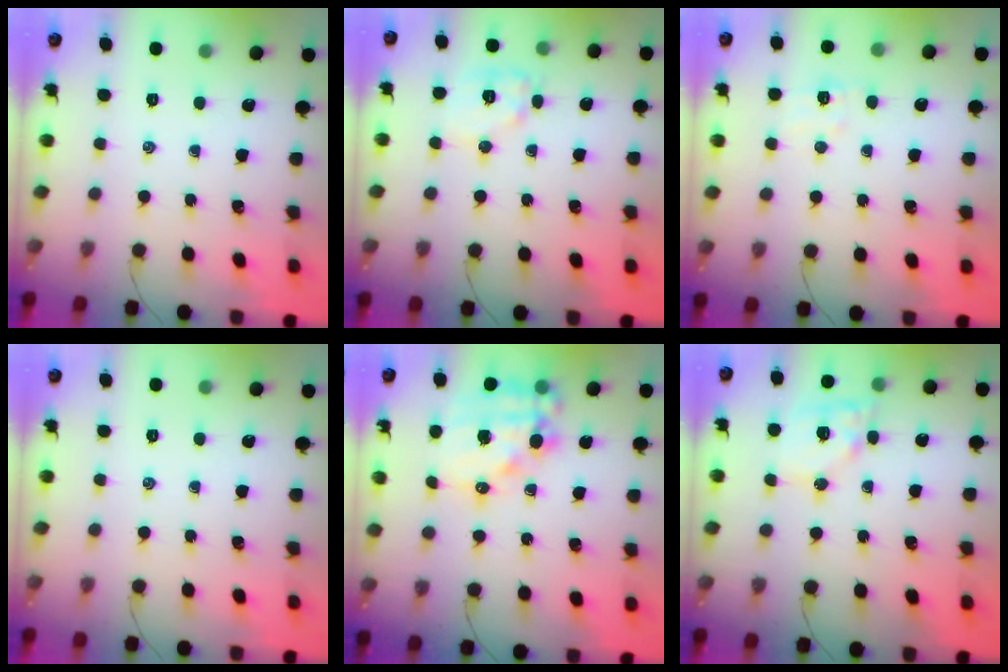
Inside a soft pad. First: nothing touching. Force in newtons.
{"total": 9.5, "press": 9.5, "slide": 0.2}
{"total": 6.5, "press": 6.4, "slide": 1.0}
{"total": 0.0}
{"total": 14.5, "press": 14.2, "slide": 2.8}
{"total": 12.4, "press": 12.2, "slide": 2.1}